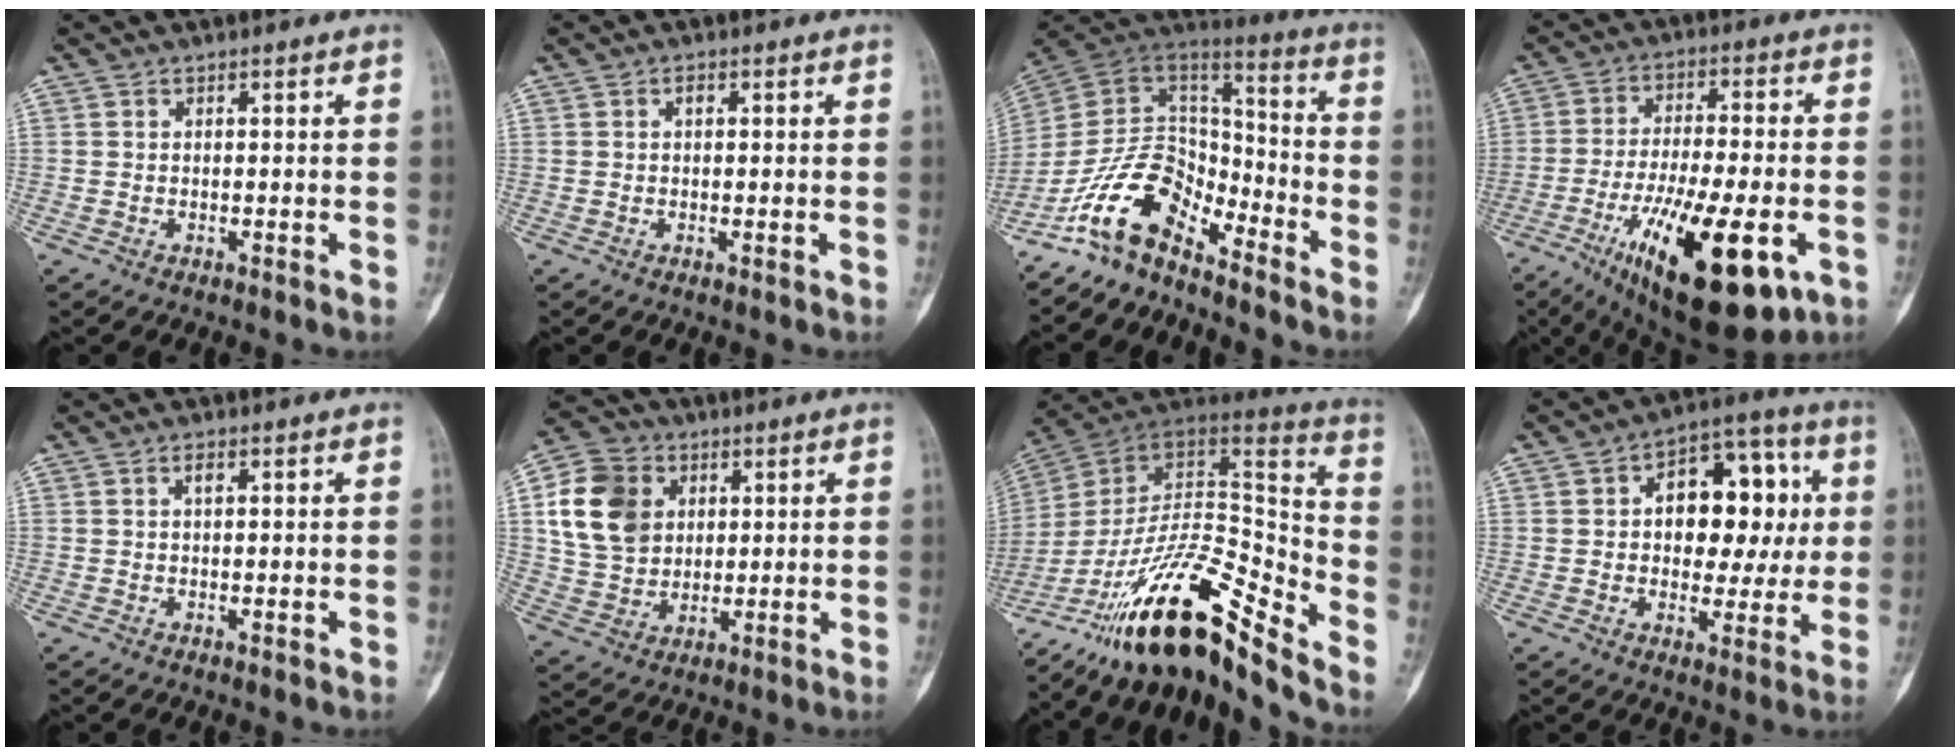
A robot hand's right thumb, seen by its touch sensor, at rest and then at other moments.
{"total": 1.4, "force": [0.2, 0.8, 1.2], "torque": [-0.020, 0.000, 0.001]}
{"total": 13.5, "force": [-10.0, 6.5, 6.3], "torque": [-0.098, 0.108, -0.200]}
{"total": 22.8, "force": [-8.6, 7.7, 19.6], "torque": [-0.313, -0.002, -0.123]}
{"total": 1.7, "force": [0.5, 0.7, 1.4], "torque": [-0.026, -0.001, 0.007]}
{"total": 13.8, "force": [3.6, 11.1, 7.4], "torque": [-0.115, 0.002, 0.065]}
{"total": 23.4, "force": [-17.0, 6.0, 14.9], "torque": [-0.238, 0.107, -0.295]}
{"total": 16.1, "force": [2.4, 10.0, 12.3], "torque": [-0.117, 0.025, 0.032]}